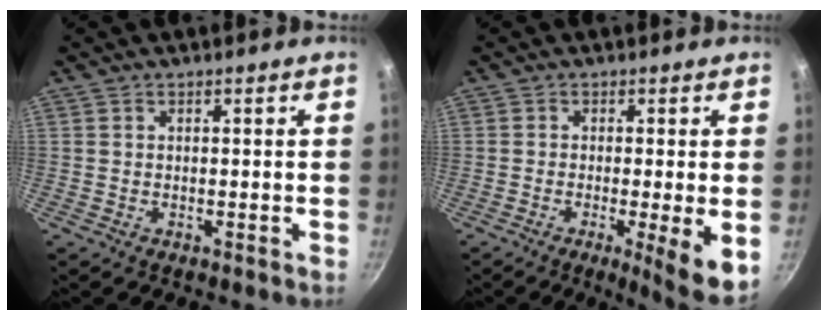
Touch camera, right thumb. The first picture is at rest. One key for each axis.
{"total": 7.6, "fx": -1.5, "fy": 0.9, "fz": 7.4, "tx": -0.108, "ty": -0.011, "tz": -0.020}